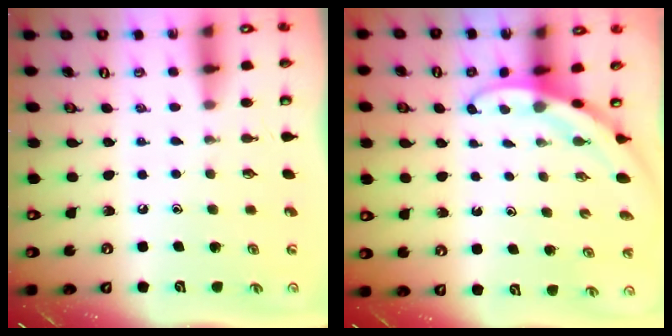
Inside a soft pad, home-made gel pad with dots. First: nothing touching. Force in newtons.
{"total": 2.7, "press": 2.7, "slide": 0.0}